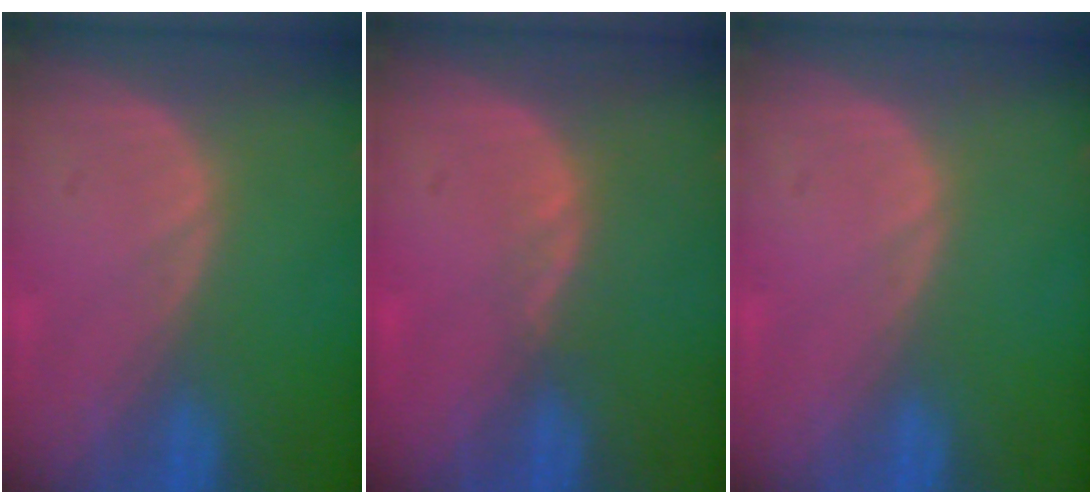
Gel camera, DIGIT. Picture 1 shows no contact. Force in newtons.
{"total": 1.1, "press": 1.0, "slide": 0.5}
{"total": 0.0}